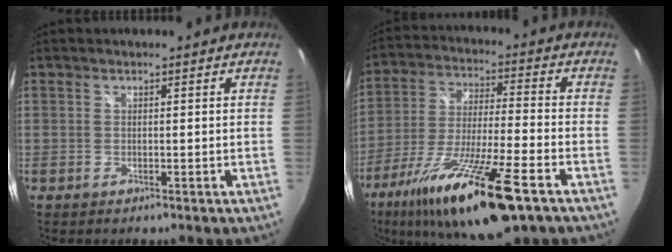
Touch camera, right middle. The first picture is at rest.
{"total": 20.9, "force": [-12.7, 3.2, 16.3], "torque": [-0.311, -0.048, -0.224]}